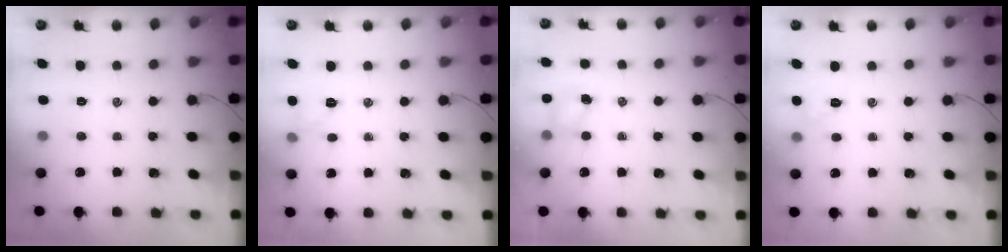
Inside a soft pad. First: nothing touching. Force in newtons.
{"total": 5.5, "press": 5.3, "slide": 1.7}
{"total": 4.0, "press": 4.0, "slide": 0.7}
{"total": 2.2, "press": 2.2, "slide": 0.6}